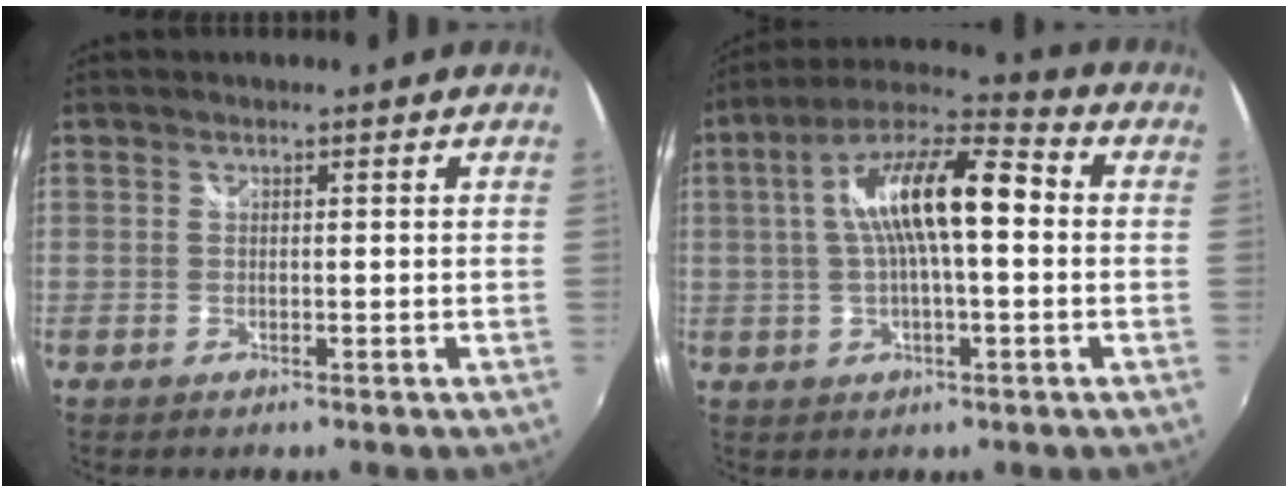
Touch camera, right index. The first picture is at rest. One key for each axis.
{"total": 14.9, "fx": 1.1, "fy": 4.4, "fz": 14.1, "tx": -0.256, "ty": 0.026, "tz": 0.011}